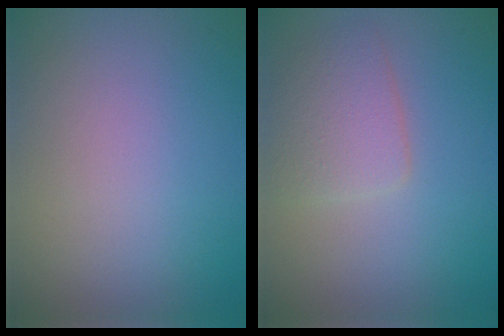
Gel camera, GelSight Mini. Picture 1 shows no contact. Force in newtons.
{"total": 2.9, "press": 2.9, "slide": 0.2}